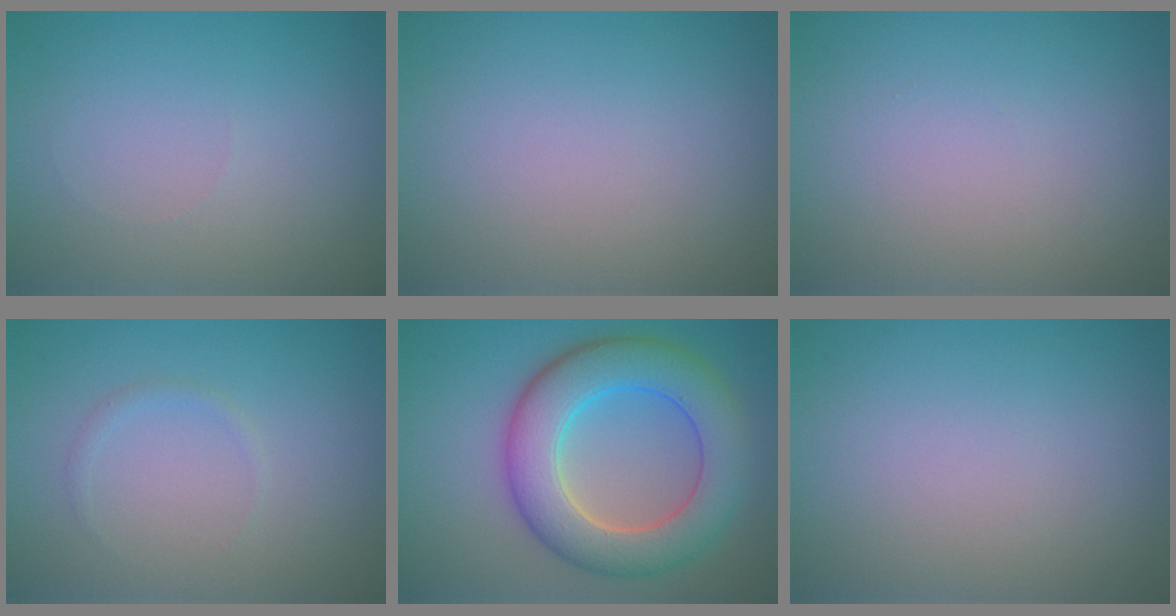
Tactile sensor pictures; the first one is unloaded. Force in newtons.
{"total": 0.0}
{"total": 0.0}
{"total": 0.7, "press": 0.7, "slide": 0.1}
{"total": 8.7, "press": 8.7, "slide": 0.3}
{"total": 0.0}